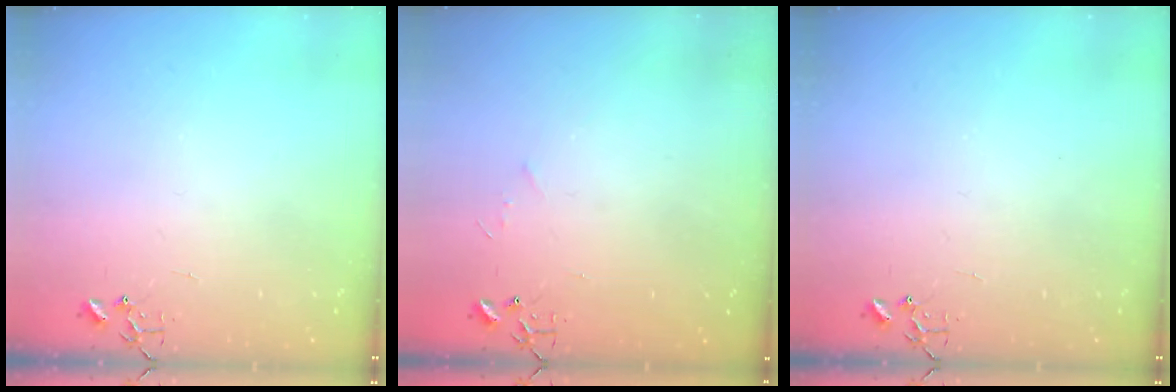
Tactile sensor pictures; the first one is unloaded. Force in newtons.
{"total": 3.5, "press": 3.5, "slide": 0.4}
{"total": 0.0}